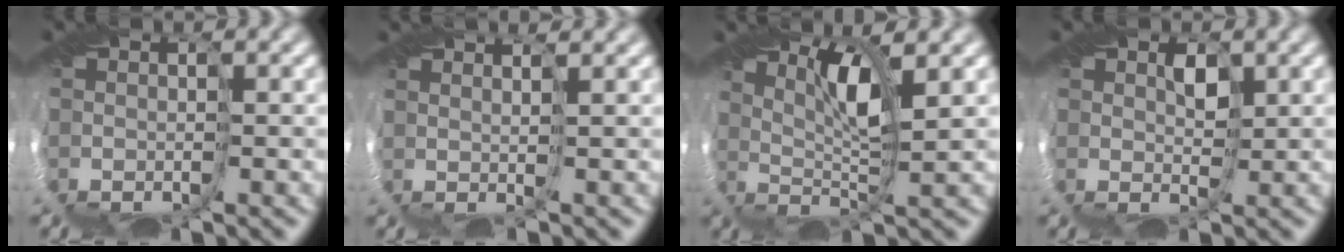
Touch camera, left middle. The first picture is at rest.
{"total": 3.7, "force": [2.8, 0.8, 2.3], "torque": [-0.008, 0.042, 0.011]}
{"total": 3.4, "force": [1.7, -0.7, 2.8], "torque": [-0.063, 0.000, 0.035]}
{"total": 1.1, "force": [1.1, 0.2, 0.3], "torque": [-0.009, 0.001, 0.023]}